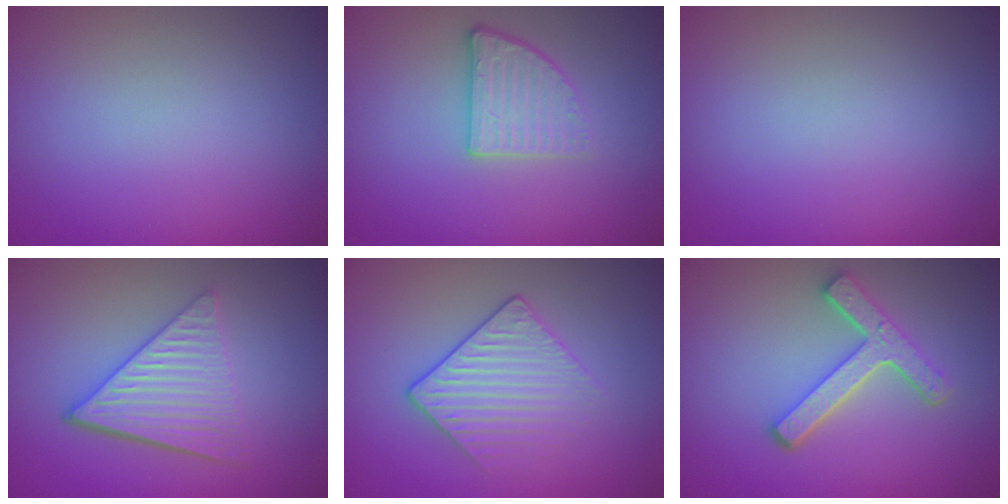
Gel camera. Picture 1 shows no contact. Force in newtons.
{"total": 2.7, "press": 2.4, "slide": 1.1}
{"total": 0.0}
{"total": 4.9, "press": 3.7, "slide": 3.3}
{"total": 2.4, "press": 2.1, "slide": 1.1}
{"total": 4.2, "press": 3.3, "slide": 2.6}